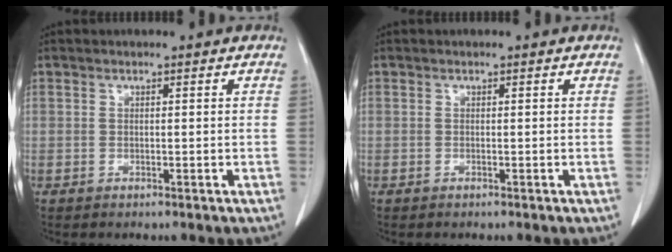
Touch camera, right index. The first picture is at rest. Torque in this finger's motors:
{"motor_torque": [-0.09, 0.07, 0.00, -0.01]}